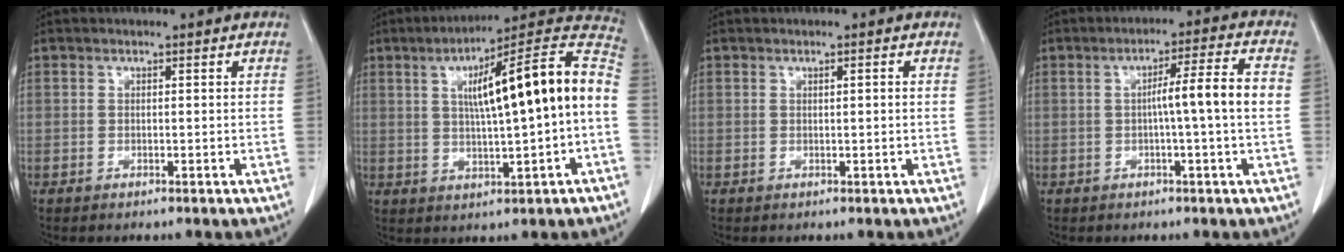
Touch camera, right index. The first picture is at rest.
{"total": 18.6, "force": [1.3, 1.5, 18.5], "torque": [-0.264, 0.040, 0.015]}
{"total": 0.8, "force": [0.2, -0.1, 0.8], "torque": [-0.013, 0.001, 0.004]}
{"total": 7.1, "force": [-0.4, -0.9, 7.1], "torque": [-0.108, 0.013, -0.005]}